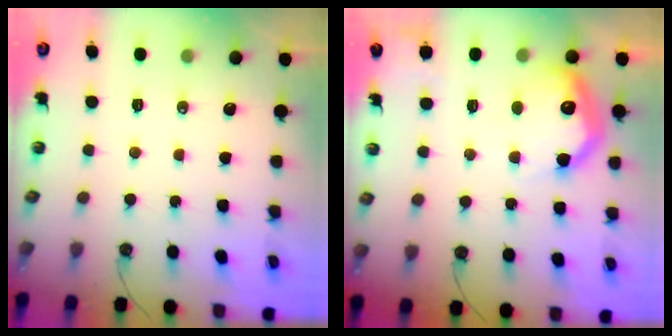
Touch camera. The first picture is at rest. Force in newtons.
{"total": 15.2, "press": 15.2, "slide": 1.1}